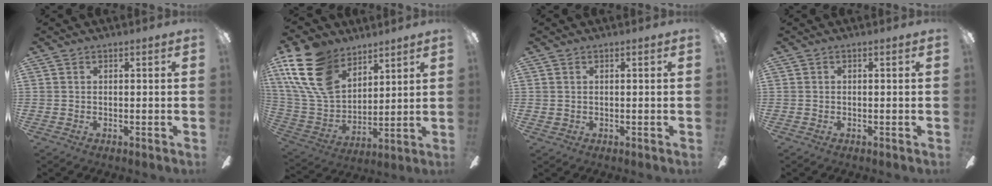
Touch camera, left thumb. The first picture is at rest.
{"total": 20.0, "force": [11.5, 12.2, 10.8], "torque": [-0.259, -0.045, 0.218]}
{"total": 1.0, "force": [0.6, 0.7, 0.2], "torque": [-0.006, 0.003, 0.011]}
{"total": 0.0}